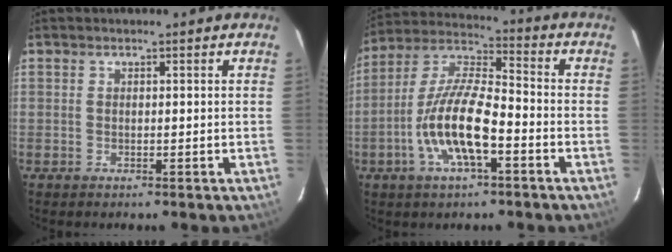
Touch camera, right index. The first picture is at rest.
{"total": 13.9, "force": [-5.2, 4.1, 12.2], "torque": [-0.252, -0.002, -0.102]}